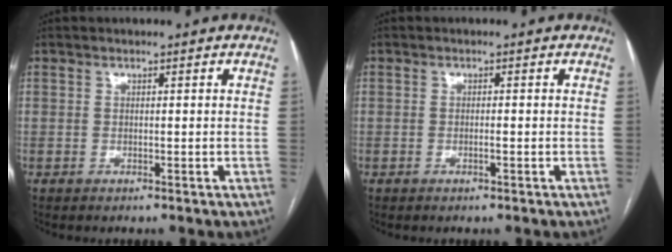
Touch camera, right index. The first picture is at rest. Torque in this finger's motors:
{"motor_torque": [-0.04, -0.04, -0.09, 0.00]}